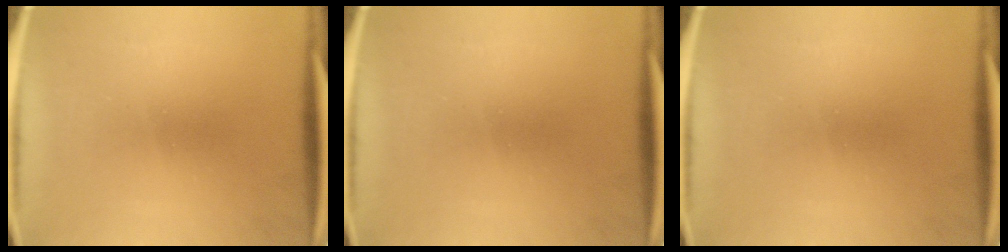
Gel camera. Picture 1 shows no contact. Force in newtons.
{"total": 0.0}
{"total": 0.0}